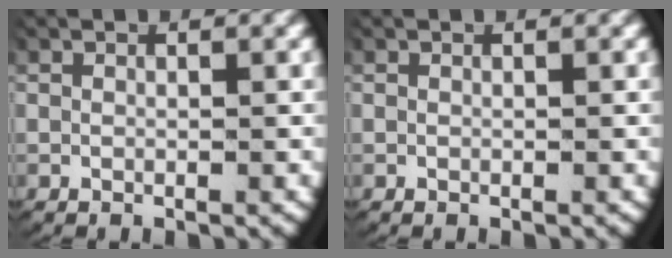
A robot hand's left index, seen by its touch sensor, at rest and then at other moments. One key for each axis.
{"total": 0.0}